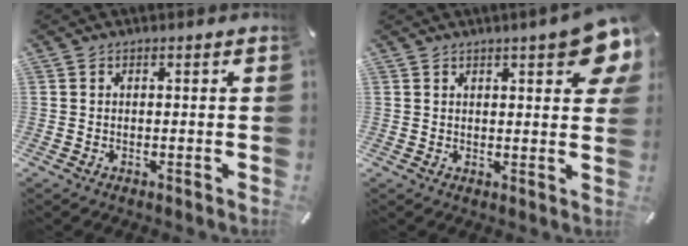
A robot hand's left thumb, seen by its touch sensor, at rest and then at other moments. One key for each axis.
{"total": 8.7, "fx": 4.6, "fy": 2.7, "fz": 6.9, "tx": -0.088, "ty": -0.020, "tz": 0.075}